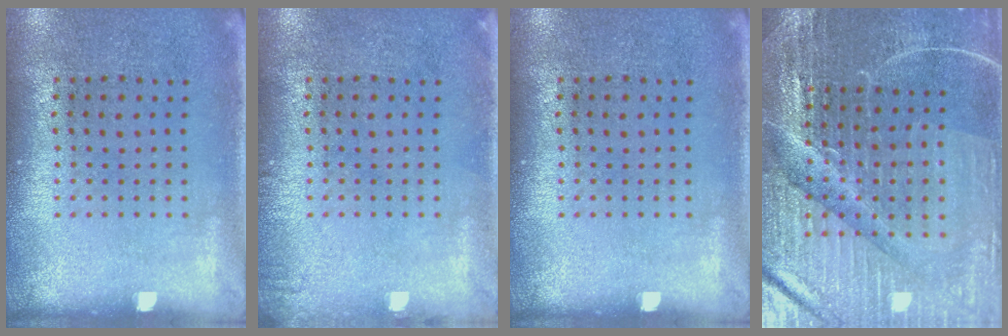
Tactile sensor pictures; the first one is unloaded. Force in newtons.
{"total": 0.7, "press": 0.7, "slide": 0.1}
{"total": 0.0}
{"total": 5.2, "press": 4.9, "slide": 1.6}